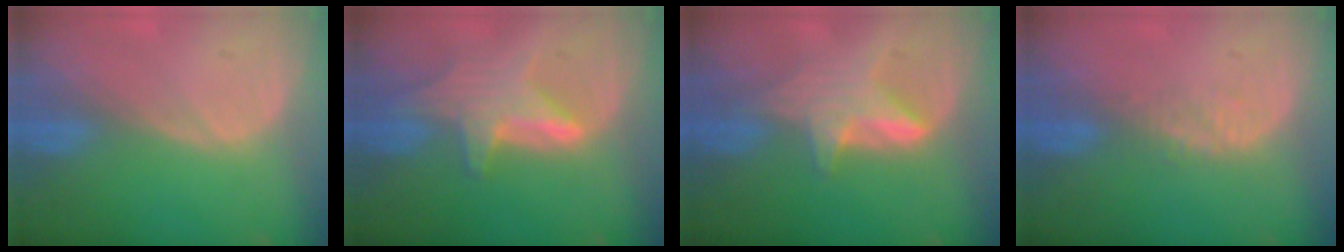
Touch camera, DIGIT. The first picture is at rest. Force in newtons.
{"total": 6.9, "press": 6.5, "slide": 2.4}
{"total": 5.6, "press": 5.5, "slide": 1.1}
{"total": 2.5, "press": 1.9, "slide": 1.7}